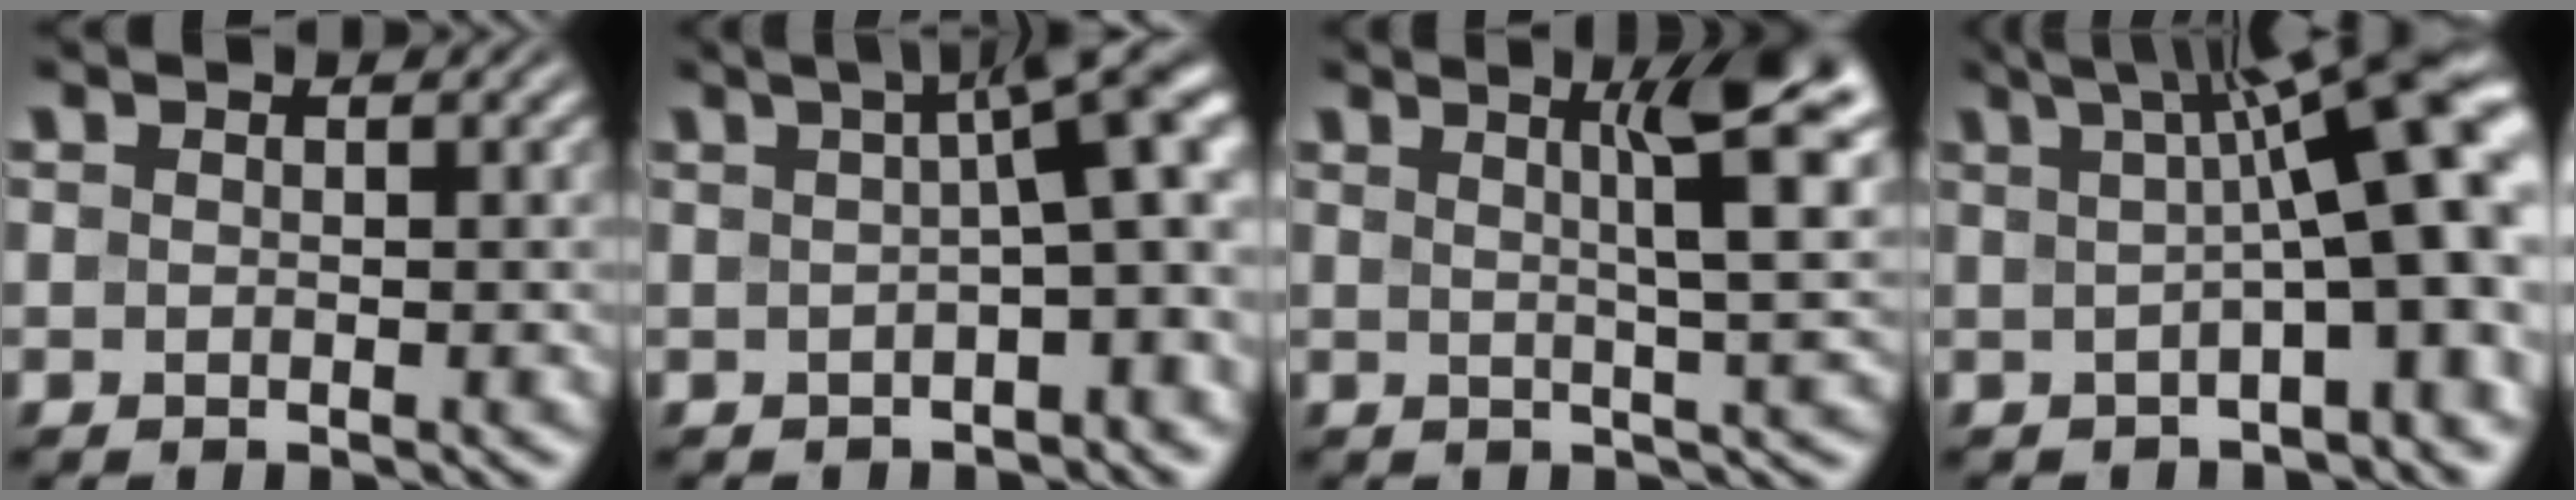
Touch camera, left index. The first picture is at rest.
{"total": 8.5, "force": [1.1, 2.1, 8.2], "torque": [-0.091, 0.026, 0.009]}
{"total": 7.9, "force": [3.1, 1.4, 7.1], "torque": [-0.072, 0.017, 0.041]}
{"total": 12.2, "force": [2.2, 3.1, 11.6], "torque": [-0.129, 0.025, 0.028]}